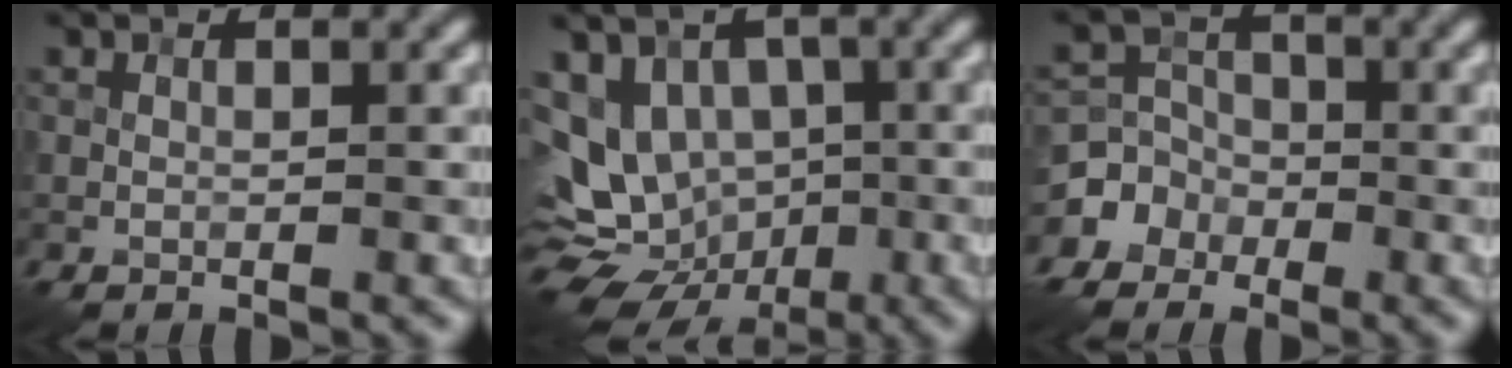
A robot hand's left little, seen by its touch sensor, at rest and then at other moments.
{"total": 12.2, "force": [-2.9, 10.3, 5.9], "torque": [-0.105, -0.005, -0.047]}
{"total": 4.3, "force": [-2.5, 3.4, 0.3], "torque": [0.021, 0.006, -0.063]}